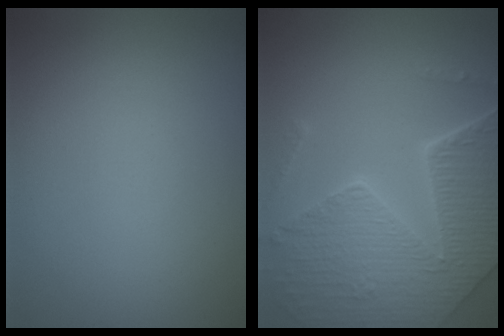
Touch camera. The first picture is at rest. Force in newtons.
{"total": 8.2, "press": 5.9, "slide": 5.7}